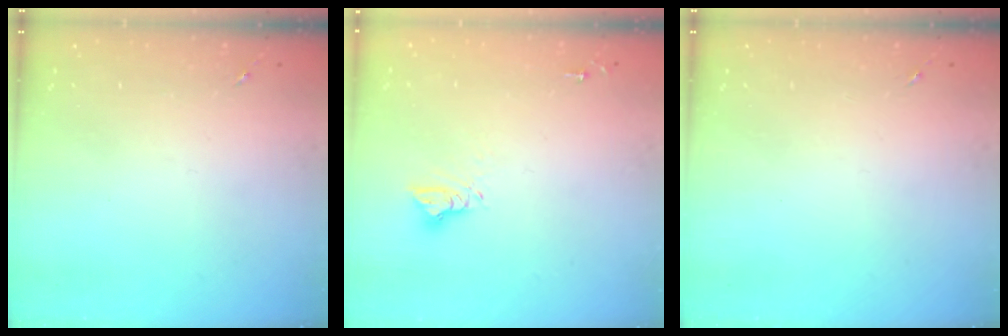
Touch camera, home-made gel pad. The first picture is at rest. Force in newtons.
{"total": 6.2, "press": 6.2, "slide": 0.3}
{"total": 0.0}